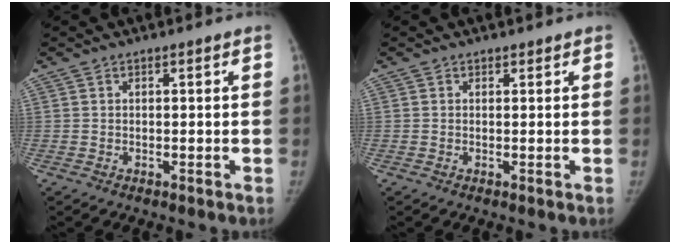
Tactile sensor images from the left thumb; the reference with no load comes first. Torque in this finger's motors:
{"motor_torque": [-0.11, 0.49, -0.66, 0.15, 0.03]}